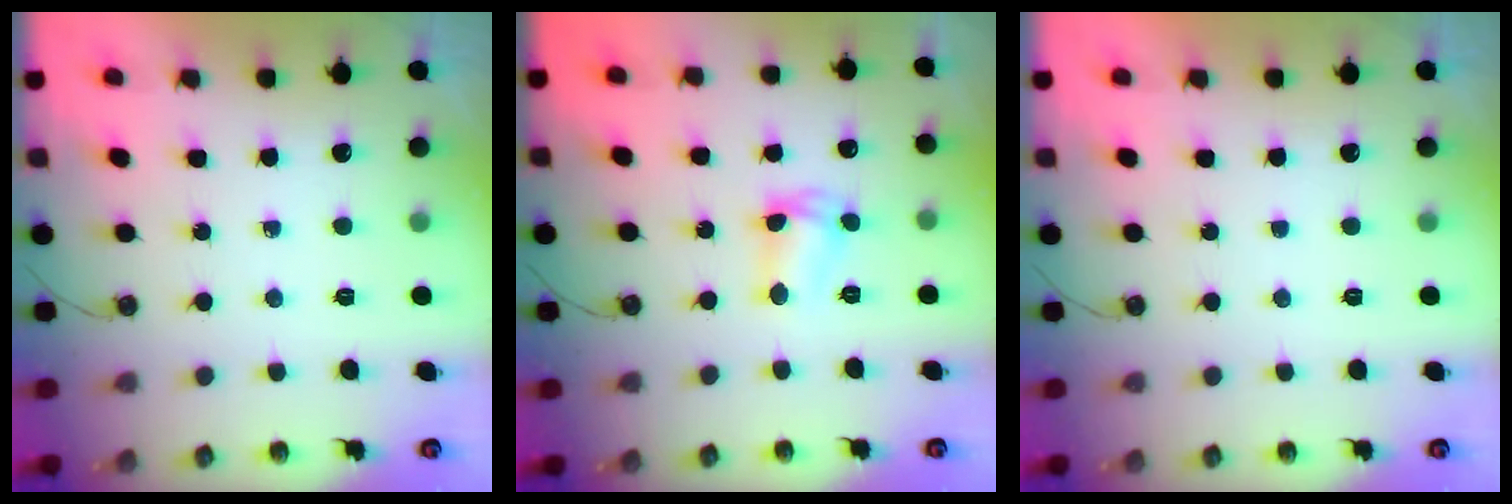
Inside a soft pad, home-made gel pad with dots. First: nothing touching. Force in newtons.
{"total": 5.9, "press": 5.9, "slide": 0.4}
{"total": 0.0}